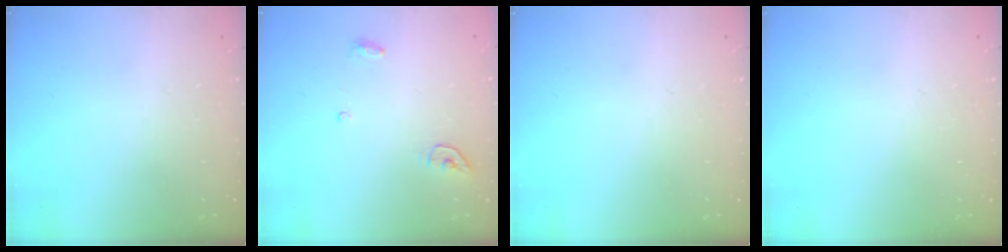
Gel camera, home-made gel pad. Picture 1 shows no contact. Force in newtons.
{"total": 3.9, "press": 3.8, "slide": 0.3}
{"total": 0.0}
{"total": 0.0}